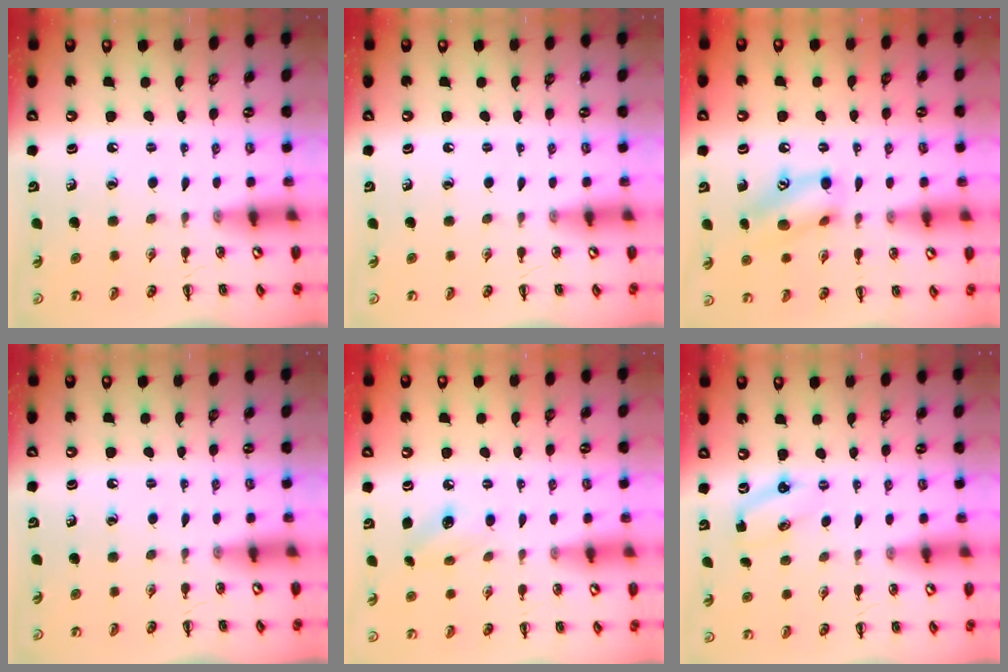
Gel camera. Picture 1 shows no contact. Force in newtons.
{"total": 0.0}
{"total": 12.6, "press": 12.5, "slide": 1.6}
{"total": 0.0}
{"total": 5.9, "press": 5.8, "slide": 1.5}
{"total": 2.9, "press": 2.8, "slide": 0.7}